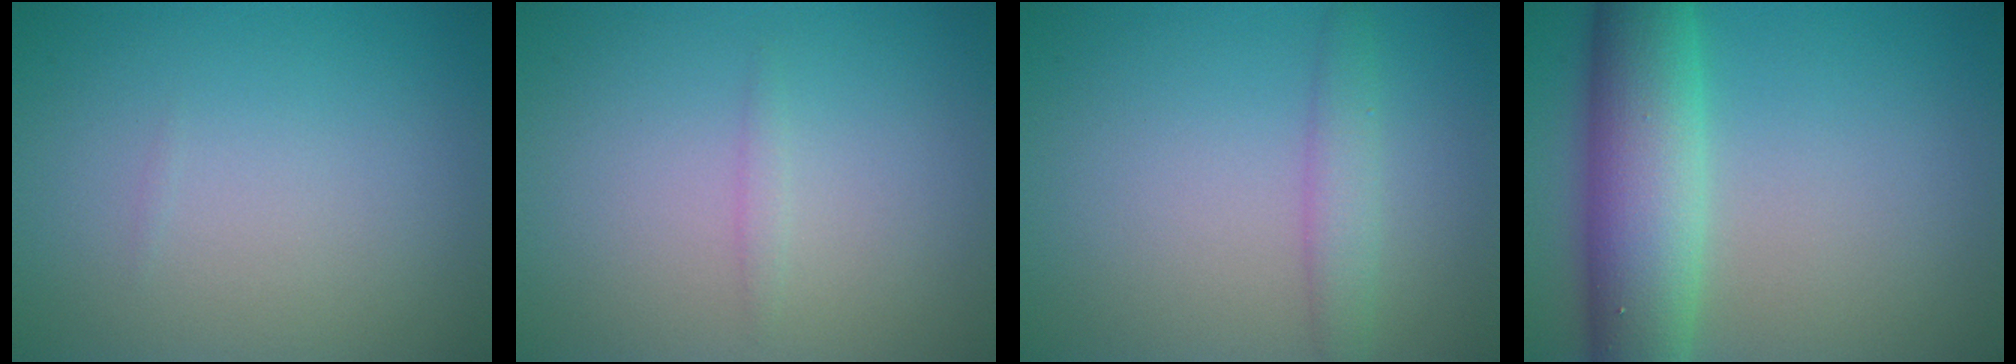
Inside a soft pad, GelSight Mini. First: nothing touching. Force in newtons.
{"total": 0.7, "press": 0.7, "slide": 0.1}
{"total": 2.2, "press": 2.2, "slide": 0.1}
{"total": 8.4, "press": 8.4, "slide": 0.2}